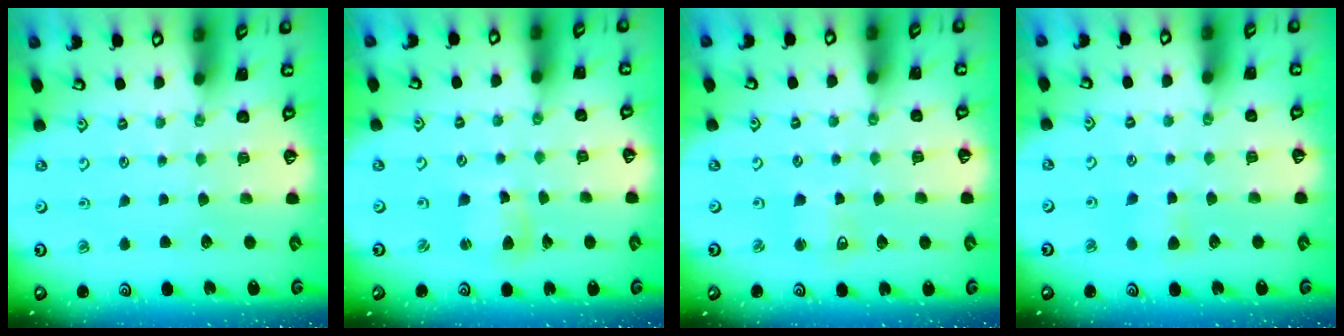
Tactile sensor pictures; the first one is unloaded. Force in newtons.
{"total": 4.1, "press": 4.1, "slide": 0.5}
{"total": 4.9, "press": 4.8, "slide": 0.9}
{"total": 5.2, "press": 5.2, "slide": 0.8}